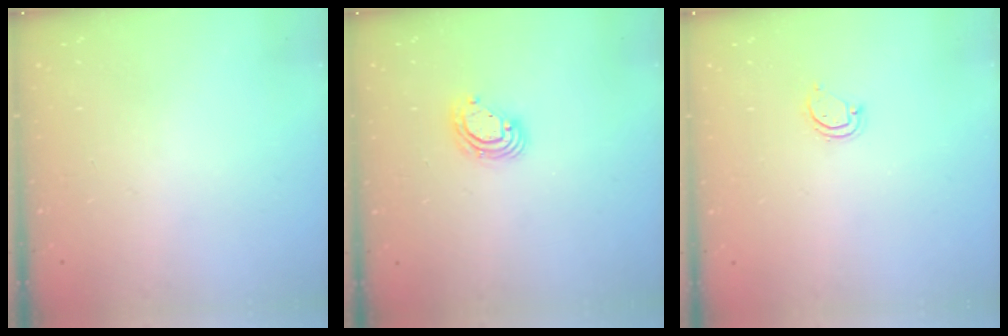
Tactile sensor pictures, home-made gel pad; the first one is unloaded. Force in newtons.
{"total": 7.3, "press": 7.2, "slide": 1.1}
{"total": 3.0, "press": 3.0, "slide": 0.2}